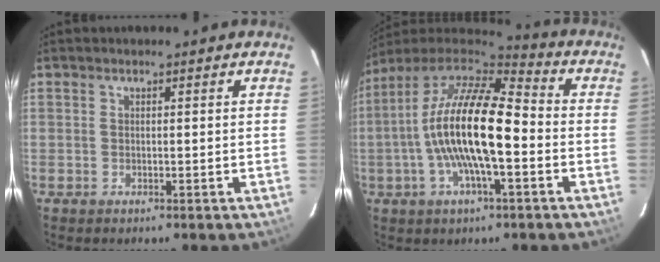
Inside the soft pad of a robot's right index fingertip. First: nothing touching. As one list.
[{"total": 17.8, "force": [-2.6, 4.9, 16.9], "torque": [-0.306, 0.003, -0.059]}]